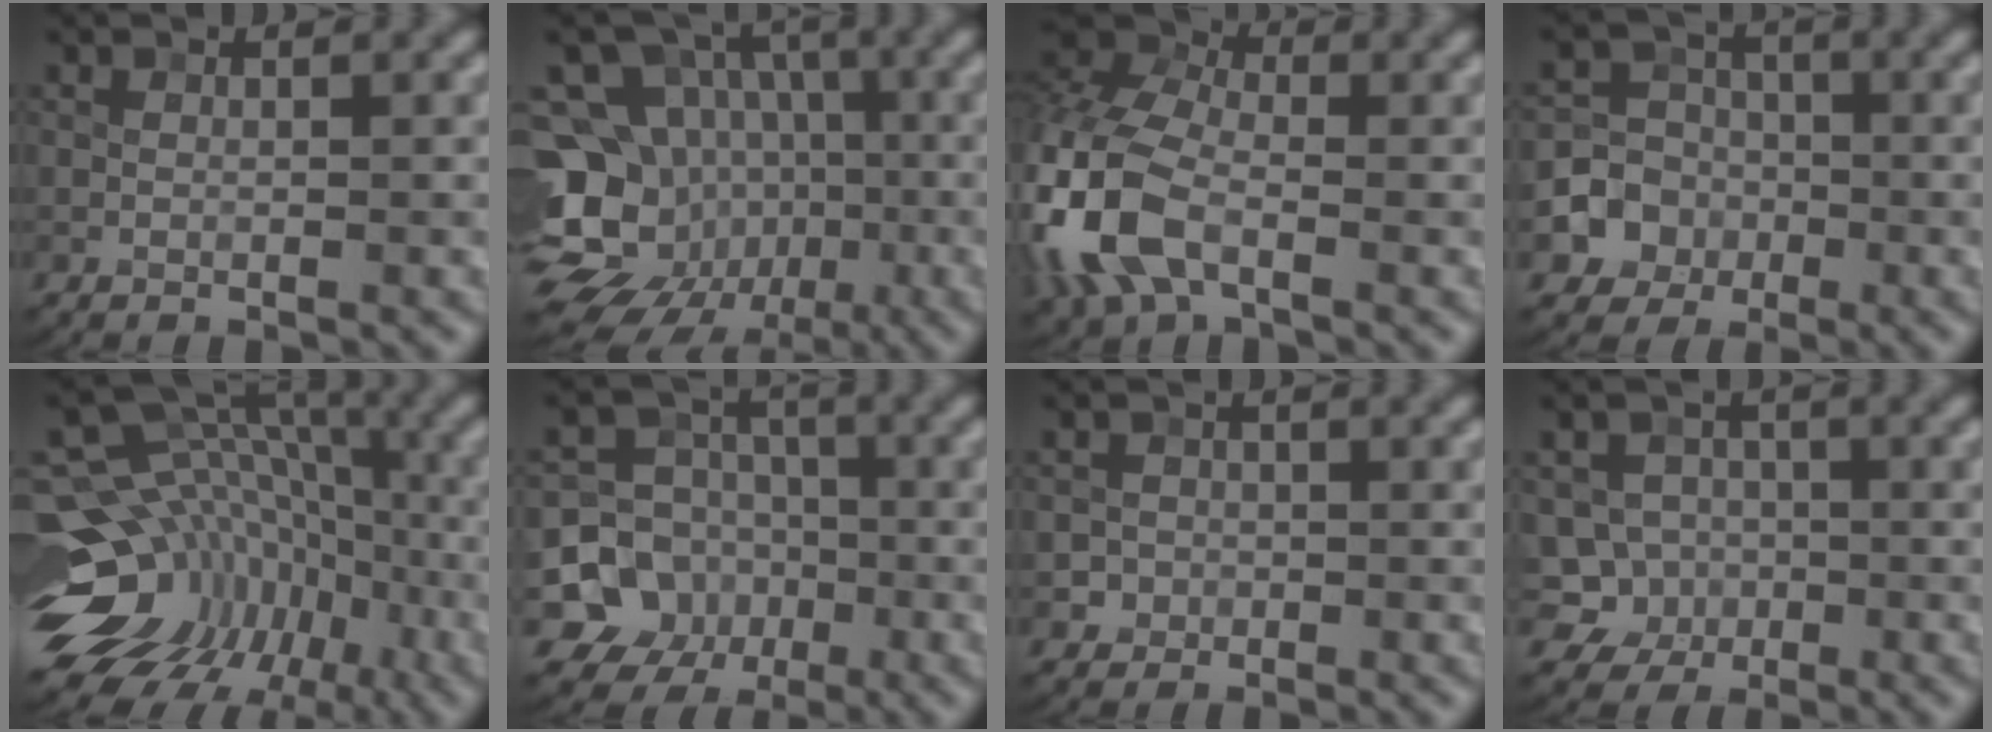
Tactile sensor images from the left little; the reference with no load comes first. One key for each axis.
{"total": 14.5, "fx": -4.4, "fy": 12.6, "fz": 5.7, "tx": -0.119, "ty": -0.006, "tz": -0.091}
{"total": 10.6, "fx": -3.5, "fy": 6.1, "fz": 8.0, "tx": -0.226, "ty": -0.002, "tz": -0.085}
{"total": 4.5, "fx": -1.5, "fy": 4.2, "fz": 0.8, "tx": 0.014, "ty": 0.007, "tz": -0.047}
{"total": 13.9, "fx": -3.8, "fy": 10.3, "fz": 8.6, "tx": -0.147, "ty": 0.020, "tz": -0.036}
{"total": 8.8, "fx": -2.8, "fy": 8.1, "fz": 1.9, "tx": -0.024, "ty": -0.005, "tz": -0.082}
{"total": 1.4, "fx": -0.3, "fy": 1.4, "fz": 0.0, "tx": 0.014, "ty": -0.002, "tz": 0.004}
{"total": 4.4, "fx": -1.1, "fy": 4.1, "fz": 0.9, "tx": 0.004, "ty": 0.011, "tz": -0.036}